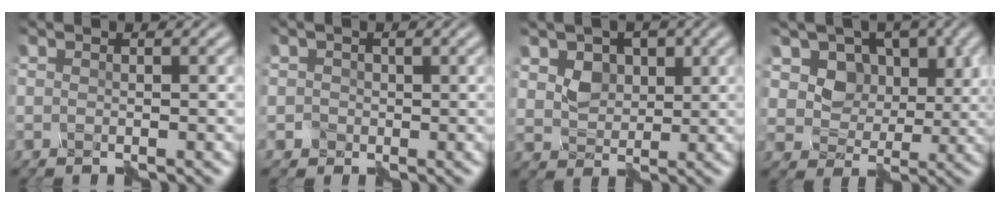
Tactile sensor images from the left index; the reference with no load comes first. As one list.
[{"total": 1.5, "force": [0.2, 1.2, -0.9], "torque": [0.018, 0.009, -0.001]}, {"total": 2.1, "force": [1.5, 1.4, -0.4], "torque": [-0.009, -0.006, 0.033]}, {"total": 6.2, "force": [3.5, 4.6, 2.2], "torque": [-0.050, -0.010, 0.060]}]